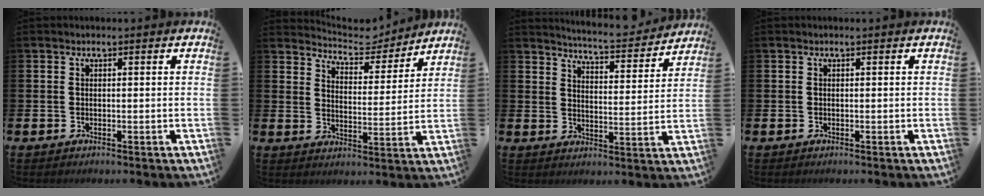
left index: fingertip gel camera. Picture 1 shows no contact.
{"total": 5.7, "force": [5.4, 1.5, 0.5], "torque": [-0.026, -0.045, 0.091]}
{"total": 5.7, "force": [5.6, 0.2, 0.9], "torque": [-0.028, -0.046, 0.094]}
{"total": 0.0}